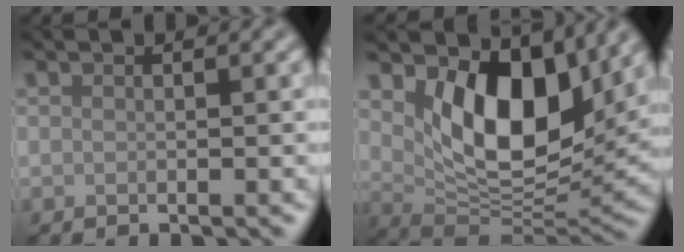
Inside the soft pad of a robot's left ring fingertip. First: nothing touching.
{"total": 9.4, "force": [3.3, 5.2, 7.1], "torque": [-0.107, -0.026, 0.055]}